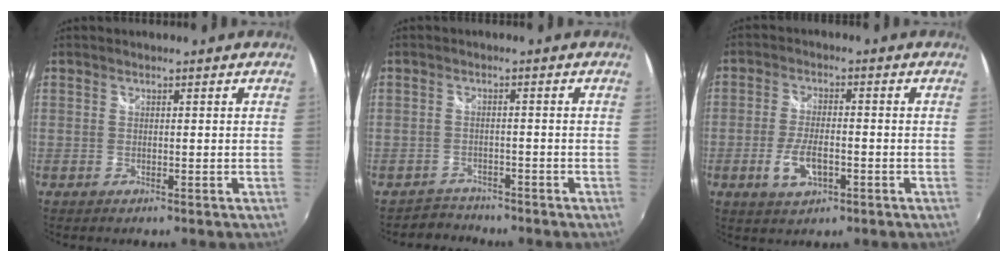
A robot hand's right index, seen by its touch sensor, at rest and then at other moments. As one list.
[{"total": 3.3, "force": [-2.7, 1.8, -0.7], "torque": [0.003, 0.012, -0.050]}, {"total": 6.4, "force": [-2.4, 2.7, 5.3], "torque": [-0.114, -0.005, -0.041]}]